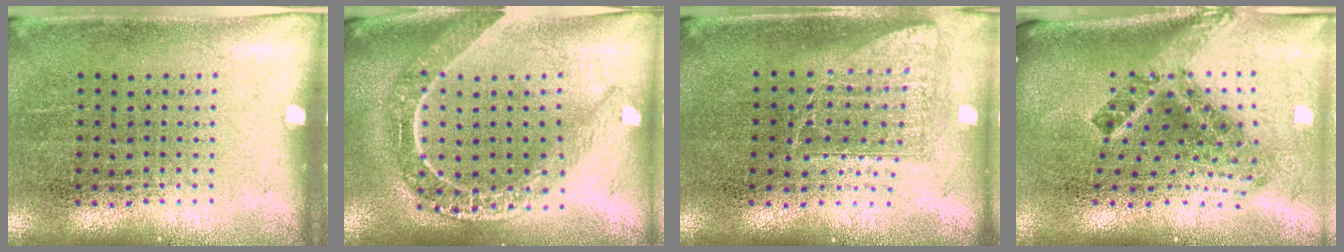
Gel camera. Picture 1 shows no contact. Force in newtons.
{"total": 2.1, "press": 1.8, "slide": 1.0}
{"total": 1.3, "press": 1.0, "slide": 0.8}
{"total": 2.8, "press": 1.6, "slide": 2.2}